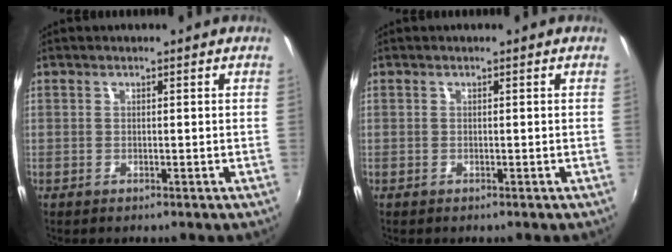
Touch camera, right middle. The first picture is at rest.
{"total": 0.0}